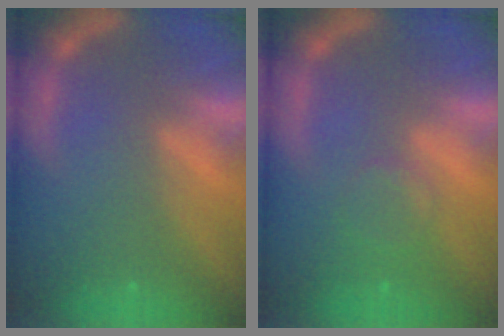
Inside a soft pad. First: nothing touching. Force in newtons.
{"total": 2.4}